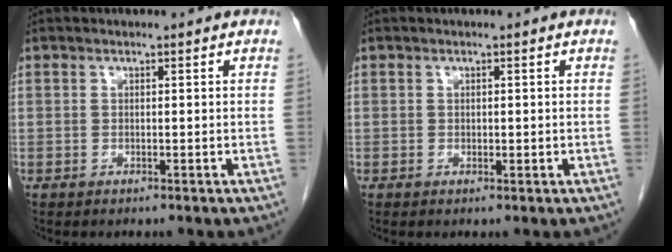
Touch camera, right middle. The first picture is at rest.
{"total": 0.6, "force": [0.0, 0.4, 0.5], "torque": [-0.004, 0.000, 0.001]}